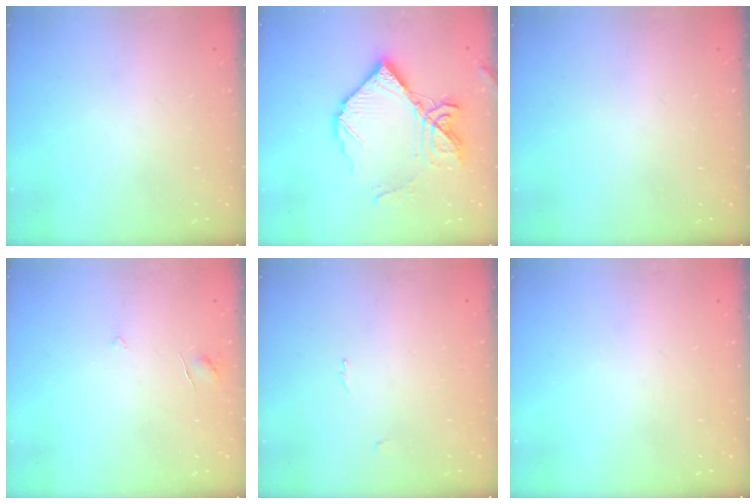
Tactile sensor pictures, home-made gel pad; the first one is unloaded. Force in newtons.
{"total": 16.4, "press": 16.4, "slide": 1.6}
{"total": 0.0}
{"total": 3.2, "press": 3.1, "slide": 0.2}
{"total": 0.8, "press": 0.8, "slide": 0.3}
{"total": 0.0}